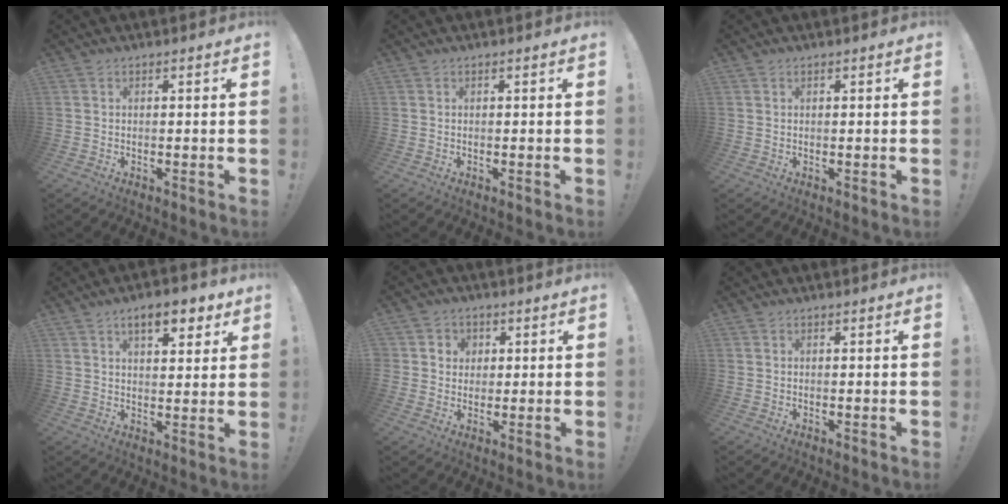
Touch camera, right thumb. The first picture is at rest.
{"total": 0.0}
{"total": 0.5, "force": [0.4, 0.2, 0.1], "torque": [-0.002, 0.000, 0.009]}
{"total": 8.5, "force": [5.0, 3.4, 6.0], "torque": [-0.084, -0.016, 0.086]}
{"total": 4.3, "force": [0.9, 4.2, 0.7], "torque": [-0.015, -0.002, 0.017]}
{"total": 0.0}